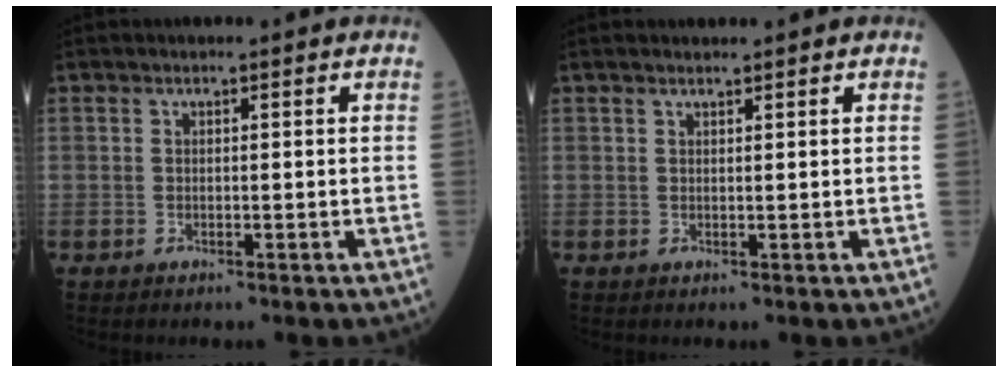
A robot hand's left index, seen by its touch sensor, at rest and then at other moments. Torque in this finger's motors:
{"motor_torque": [0.27, -0.22, 0.00, -0.01]}